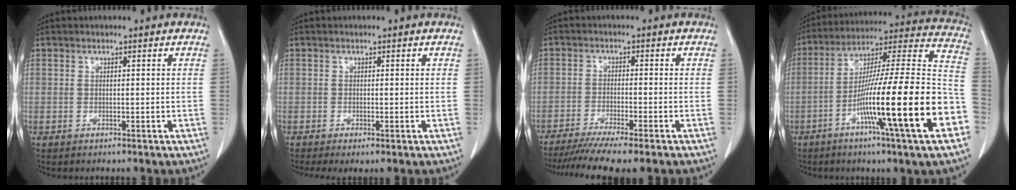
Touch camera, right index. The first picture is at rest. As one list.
[{"total": 2.1, "force": [-1.1, 0.5, 1.7], "torque": [-0.028, -0.008, -0.019]}, {"total": 10.2, "force": [-8.4, -0.4, 5.8], "torque": [-0.077, -0.023, -0.133]}, {"total": 25.1, "force": [-9.0, 0.1, 23.4], "torque": [-0.313, -0.013, -0.155]}]